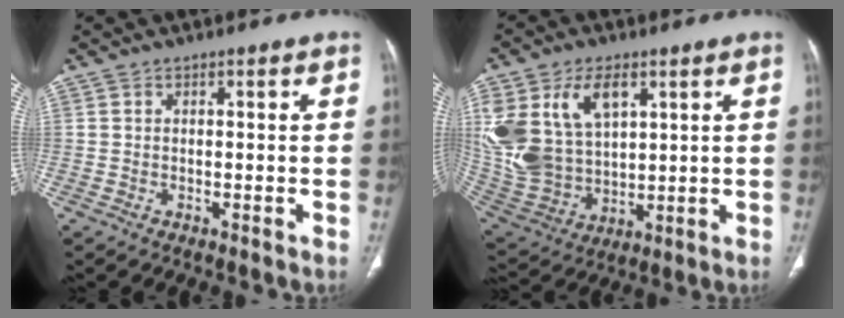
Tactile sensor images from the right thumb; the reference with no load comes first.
{"total": 20.5, "force": [7.4, 13.2, 13.8], "torque": [-0.290, -0.014, 0.158]}